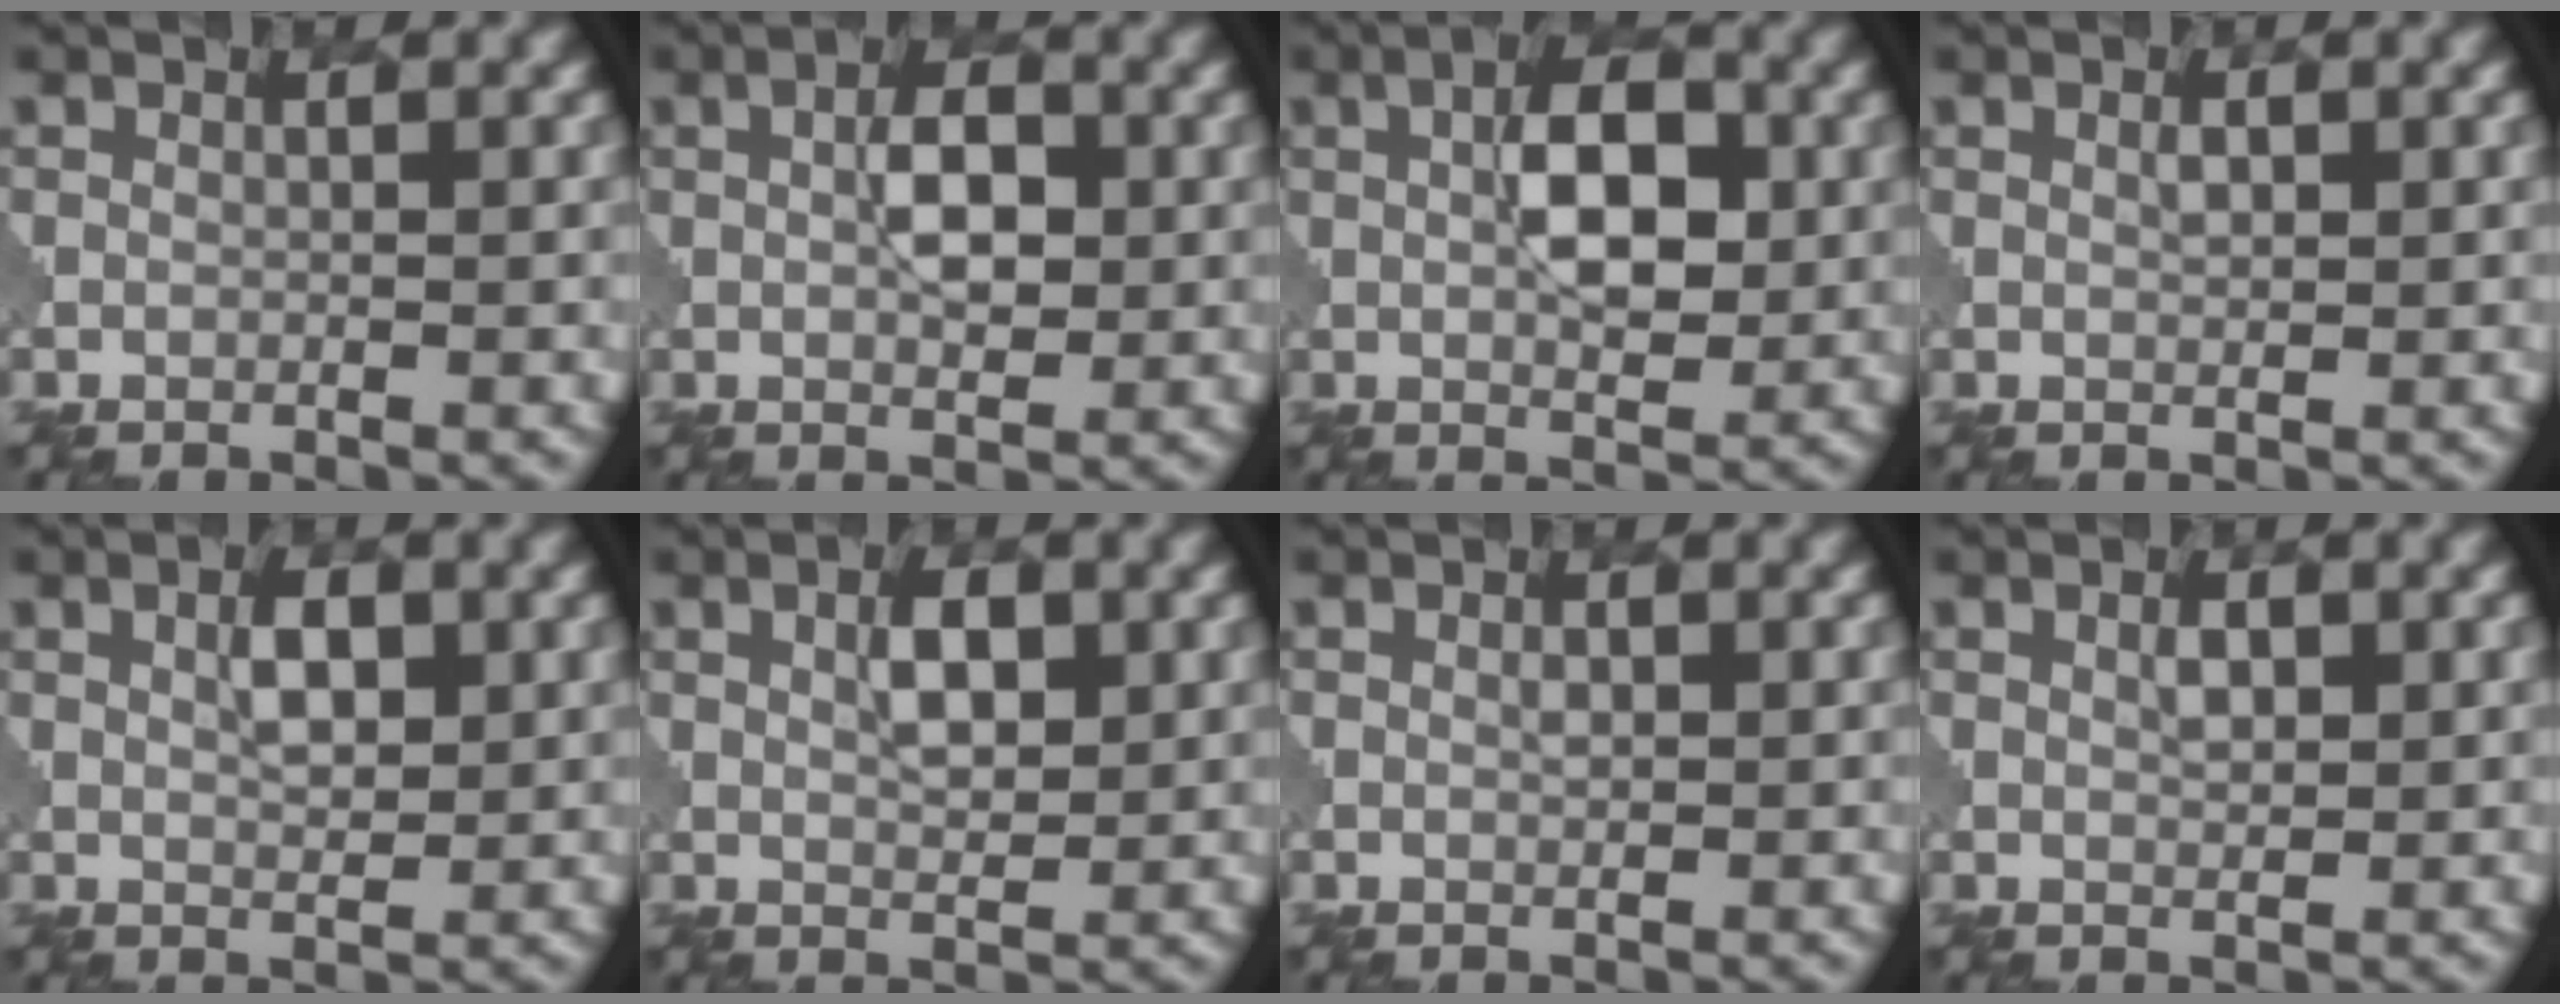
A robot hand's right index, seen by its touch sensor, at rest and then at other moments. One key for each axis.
{"total": 3.5, "fx": 0.6, "fy": 1.7, "fz": 2.9, "tx": -0.052, "ty": 0.001, "tz": 0.010}
{"total": 5.5, "fx": 1.1, "fy": 2.7, "fz": 4.6, "tx": -0.071, "ty": 0.002, "tz": 0.016}
{"total": 0.9, "fx": 0.5, "fy": 0.3, "fz": 0.7, "tx": -0.011, "ty": -0.002, "tz": 0.013}
{"total": 2.4, "fx": 1.0, "fy": 1.1, "fz": 1.9, "tx": -0.035, "ty": 0.001, "tz": 0.019}
{"total": 2.8, "fx": 1.1, "fy": 1.2, "fz": 2.3, "tx": -0.040, "ty": 0.002, "tz": 0.022}
{"total": 0.7, "fx": 0.3, "fy": 0.3, "fz": 0.5, "tx": -0.009, "ty": -0.003, "tz": 0.009}
{"total": 1.3, "fx": 0.7, "fy": 0.6, "fz": 1.0, "tx": -0.018, "ty": 0.000, "tz": 0.015}